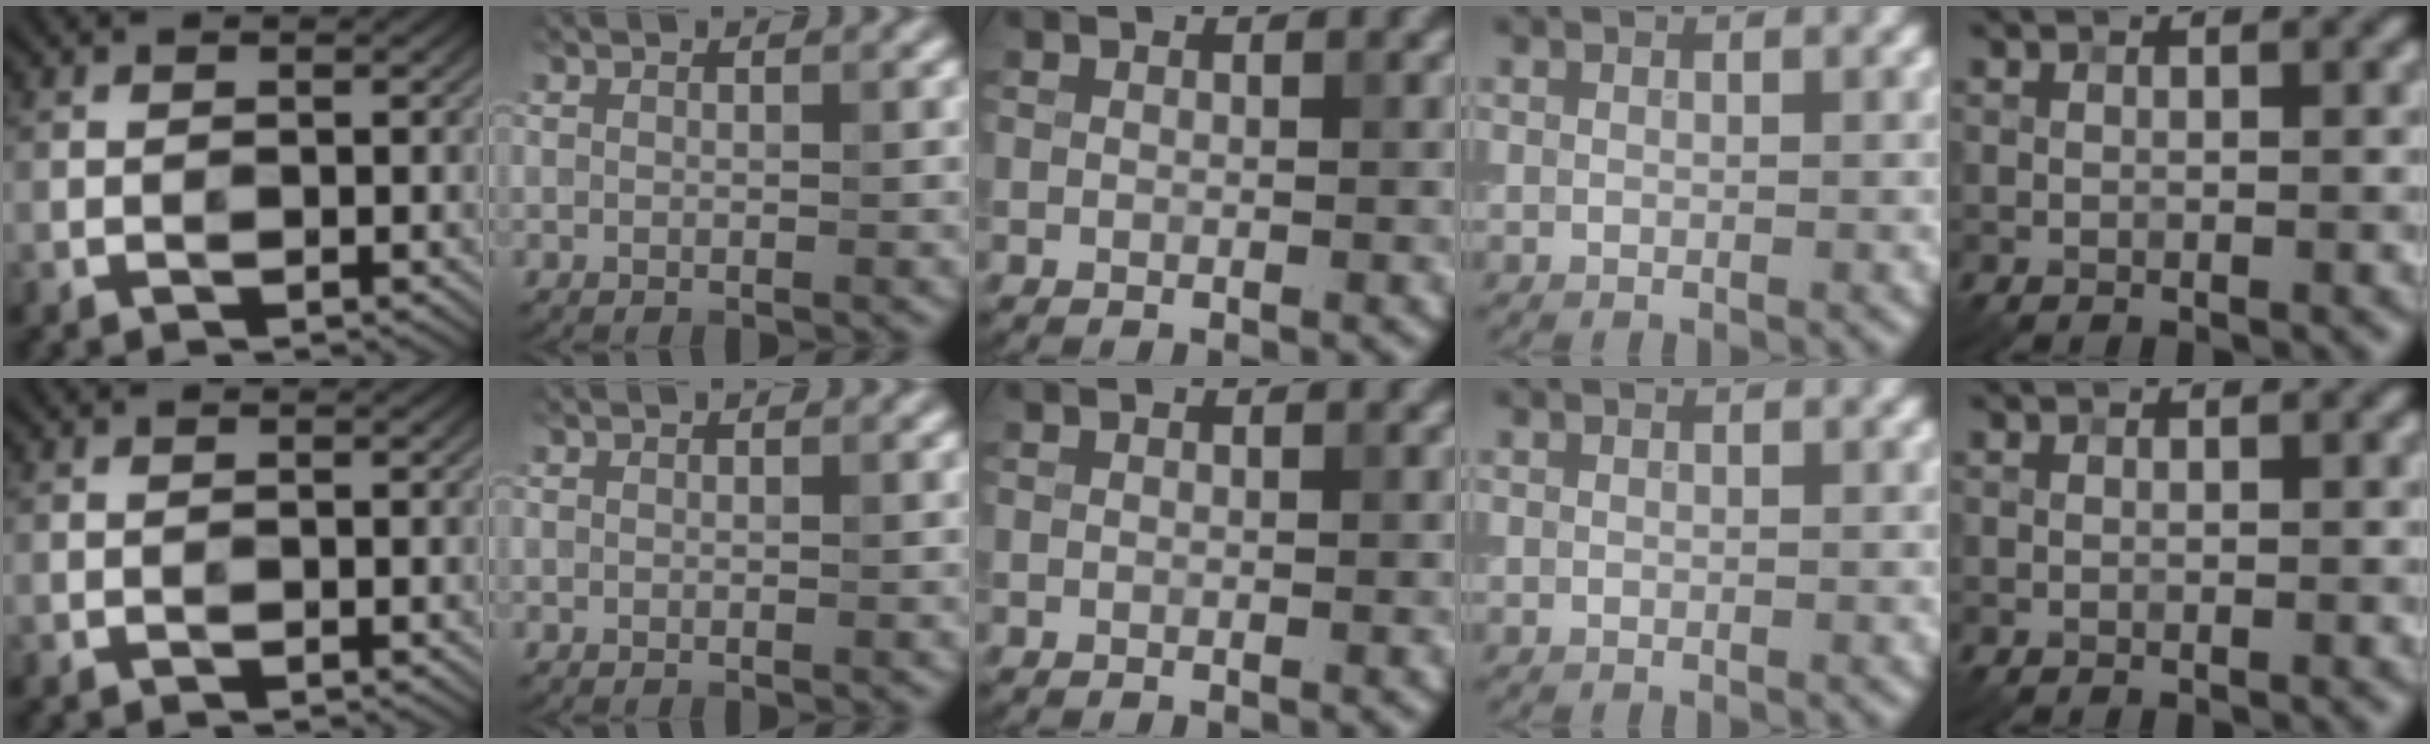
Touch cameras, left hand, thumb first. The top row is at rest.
{}